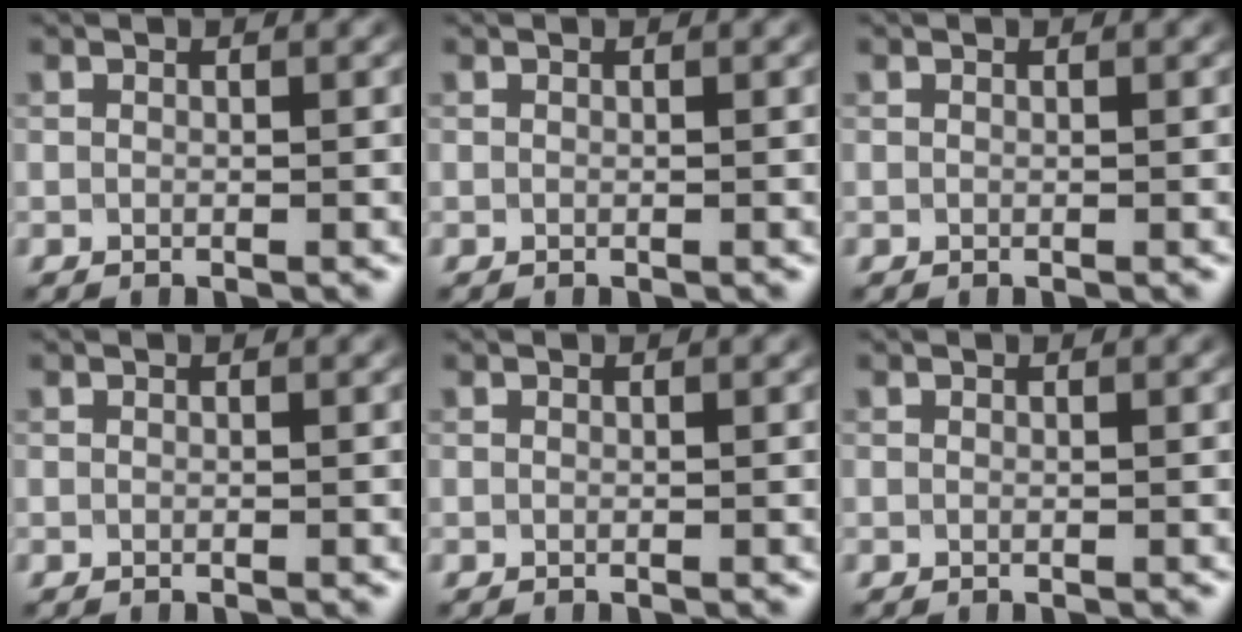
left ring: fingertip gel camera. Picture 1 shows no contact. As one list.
[{"total": 0.0}, {"total": 0.0}, {"total": 0.0}, {"total": 0.0}, {"total": 0.0}]